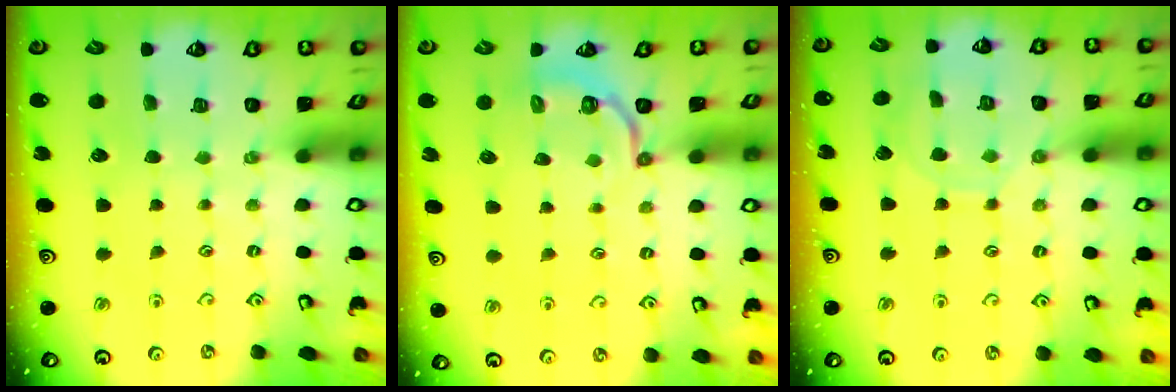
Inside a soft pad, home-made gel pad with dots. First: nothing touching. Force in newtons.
{"total": 5.1, "press": 4.5, "slide": 2.5}
{"total": 8.6, "press": 8.5, "slide": 0.9}